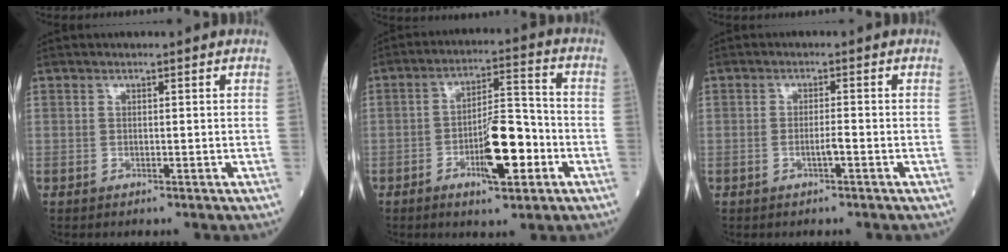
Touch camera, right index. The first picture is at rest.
{"total": 9.7, "force": [-3.5, 2.4, 8.7], "torque": [-0.152, 0.008, -0.054]}
{"total": 1.5, "force": [-0.7, 0.0, 1.4], "torque": [-0.027, 0.001, -0.011]}